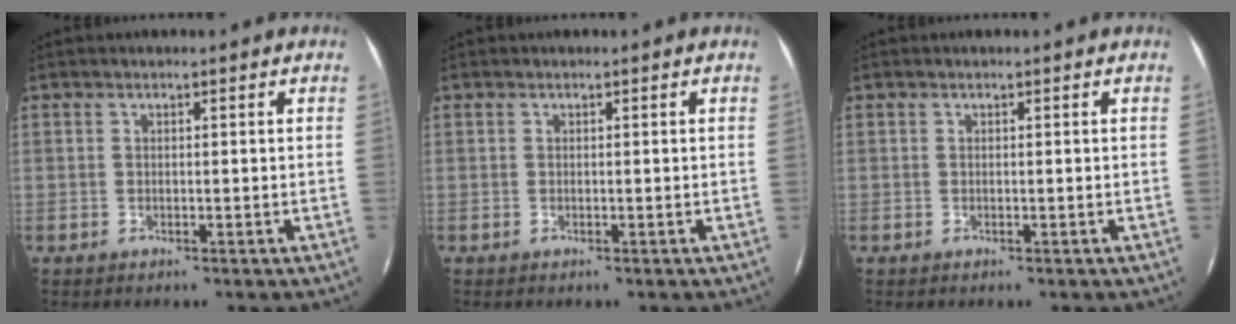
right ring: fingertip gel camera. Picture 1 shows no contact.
{"total": 0.0}
{"total": 0.0}